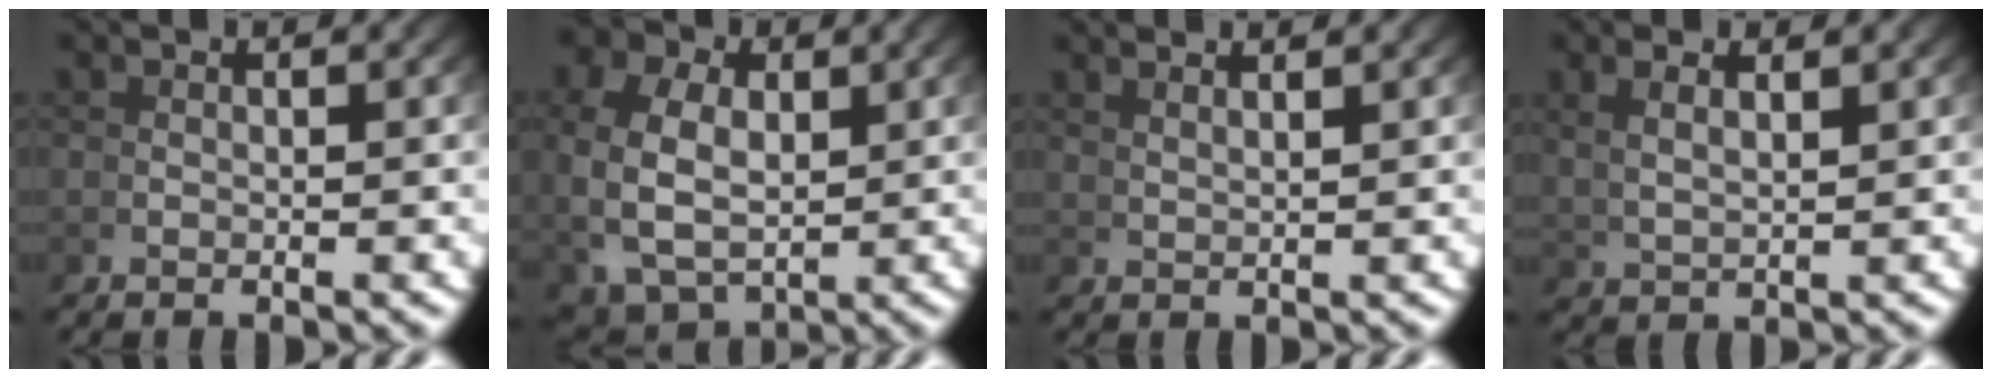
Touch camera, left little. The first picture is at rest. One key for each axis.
{"total": 8.1, "fx": 0.6, "fy": 6.4, "fz": 5.0, "tx": -0.116, "ty": -0.032, "tz": 0.025}
{"total": 2.7, "fx": 2.5, "fy": -0.9, "fz": 0.6, "tx": 0.003, "ty": 0.007, "tz": 0.050}
{"total": 2.4, "fx": 2.0, "fy": 0.0, "fz": 1.4, "tx": -0.019, "ty": 0.005, "tz": 0.047}